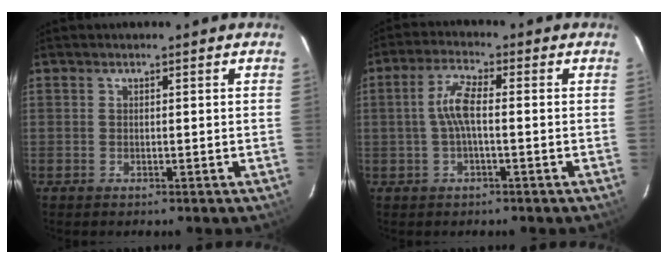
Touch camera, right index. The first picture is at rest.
{"total": 5.2, "force": [-0.4, 1.2, 5.1], "torque": [-0.109, 0.011, -0.008]}